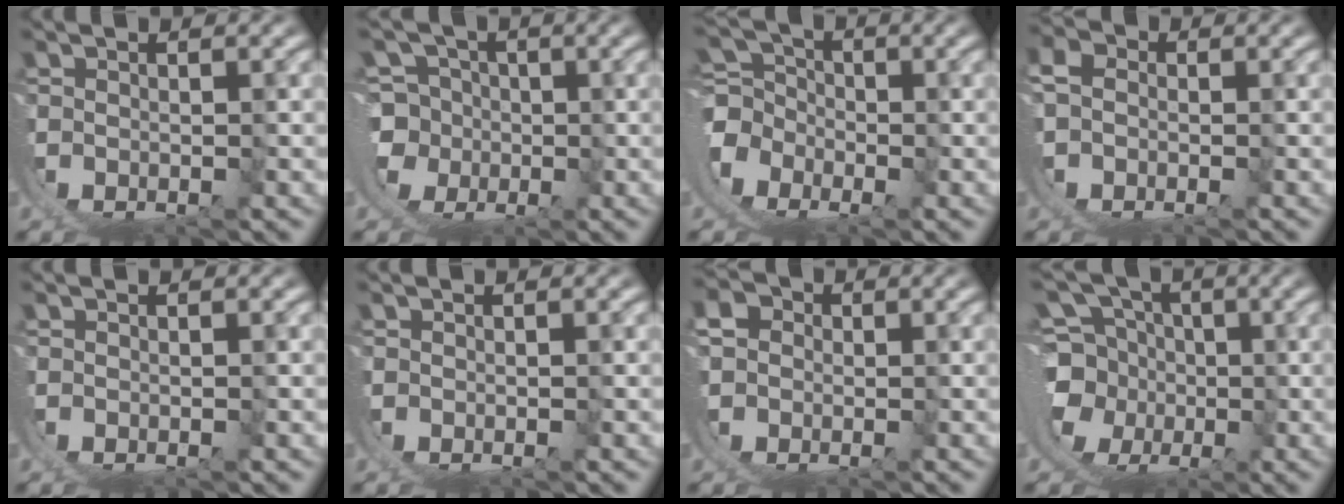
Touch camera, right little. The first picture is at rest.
{"total": 10.5, "force": [-0.7, 10.1, 2.9], "torque": [-0.110, -0.038, -0.013]}
{"total": 8.6, "force": [-0.9, 7.7, 3.6], "torque": [-0.096, -0.025, -0.017]}
{"total": 4.6, "force": [-0.5, 4.3, 1.4], "torque": [-0.036, 0.001, -0.025]}
{"total": 0.0}
{"total": 0.0}
{"total": 6.0, "force": [0.3, 5.6, 2.0], "torque": [-0.060, 0.000, -0.009]}
{"total": 10.7, "force": [-0.2, 9.4, 5.1], "torque": [-0.108, -0.036, 0.001]}